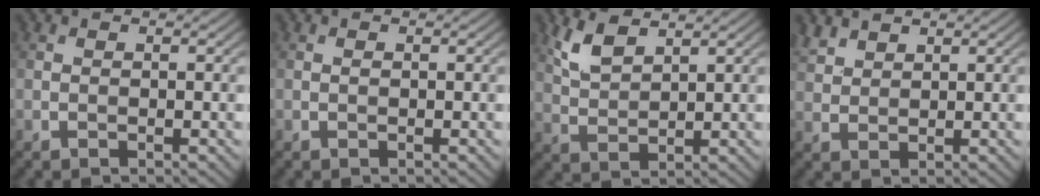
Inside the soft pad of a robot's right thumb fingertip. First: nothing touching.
{"total": 0.0}
{"total": 4.7, "force": [3.2, 1.6, 3.0], "torque": [-0.082, 0.003, 0.074]}
{"total": 3.1, "force": [2.5, 1.5, 1.2], "torque": [-0.031, 0.005, 0.058]}